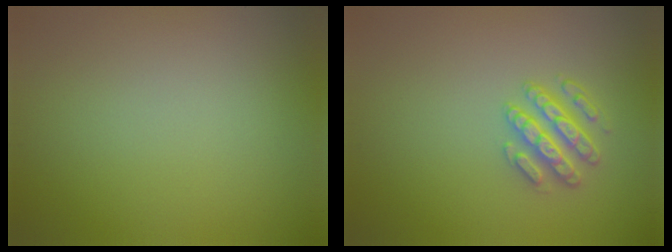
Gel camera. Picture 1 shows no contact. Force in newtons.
{"total": 2.9, "press": 2.9, "slide": 0.7}